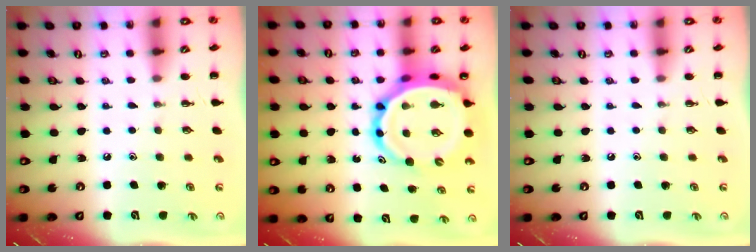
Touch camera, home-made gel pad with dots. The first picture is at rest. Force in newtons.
{"total": 16.2, "press": 15.5, "slide": 4.5}
{"total": 0.0}